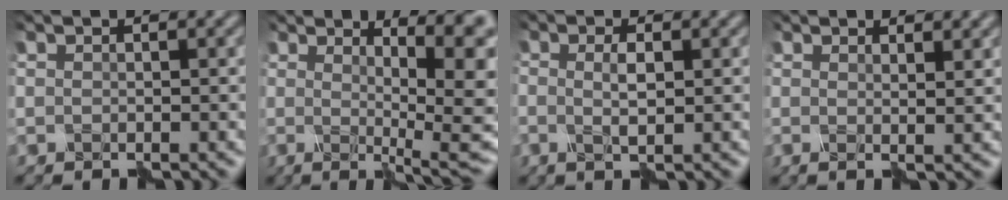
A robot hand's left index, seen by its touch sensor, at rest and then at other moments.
{"total": 10.6, "force": [1.9, 2.3, 10.2], "torque": [-0.092, 0.007, 0.027]}
{"total": 2.0, "force": [0.3, 0.5, 1.9], "torque": [-0.029, -0.001, 0.002]}
{"total": 2.1, "force": [1.6, 0.5, 1.3], "torque": [-0.011, 0.005, 0.002]}